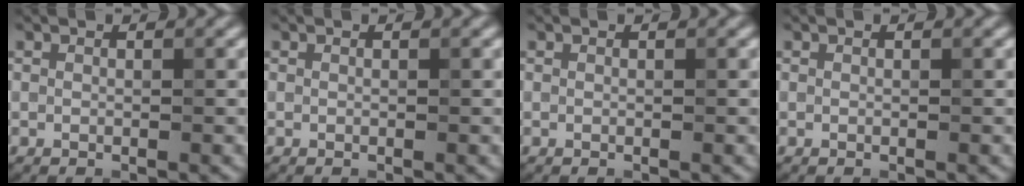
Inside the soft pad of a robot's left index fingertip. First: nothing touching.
{"total": 0.0}
{"total": 0.0}
{"total": 0.0}